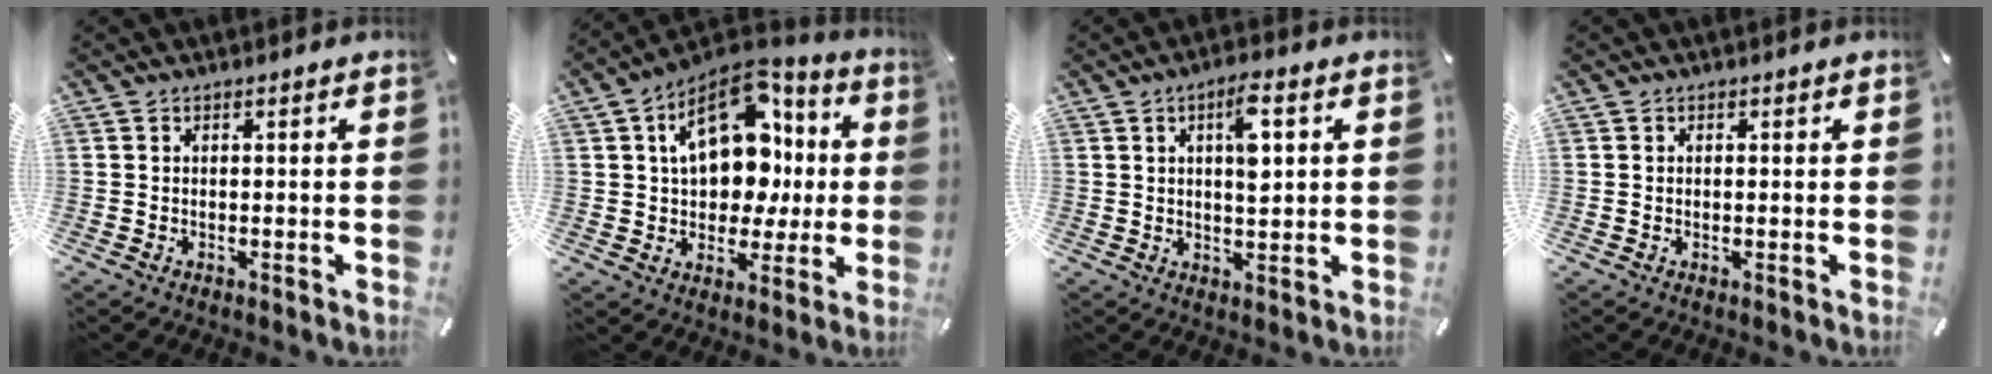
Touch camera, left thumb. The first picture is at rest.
{"total": 18.0, "force": [4.8, 12.8, 11.7], "torque": [-0.186, -0.024, 0.090]}
{"total": 7.0, "force": [2.2, 2.6, 6.1], "torque": [-0.093, -0.004, 0.030]}
{"total": 0.7, "force": [0.1, 0.6, 0.2], "torque": [-0.003, 0.005, -0.001]}